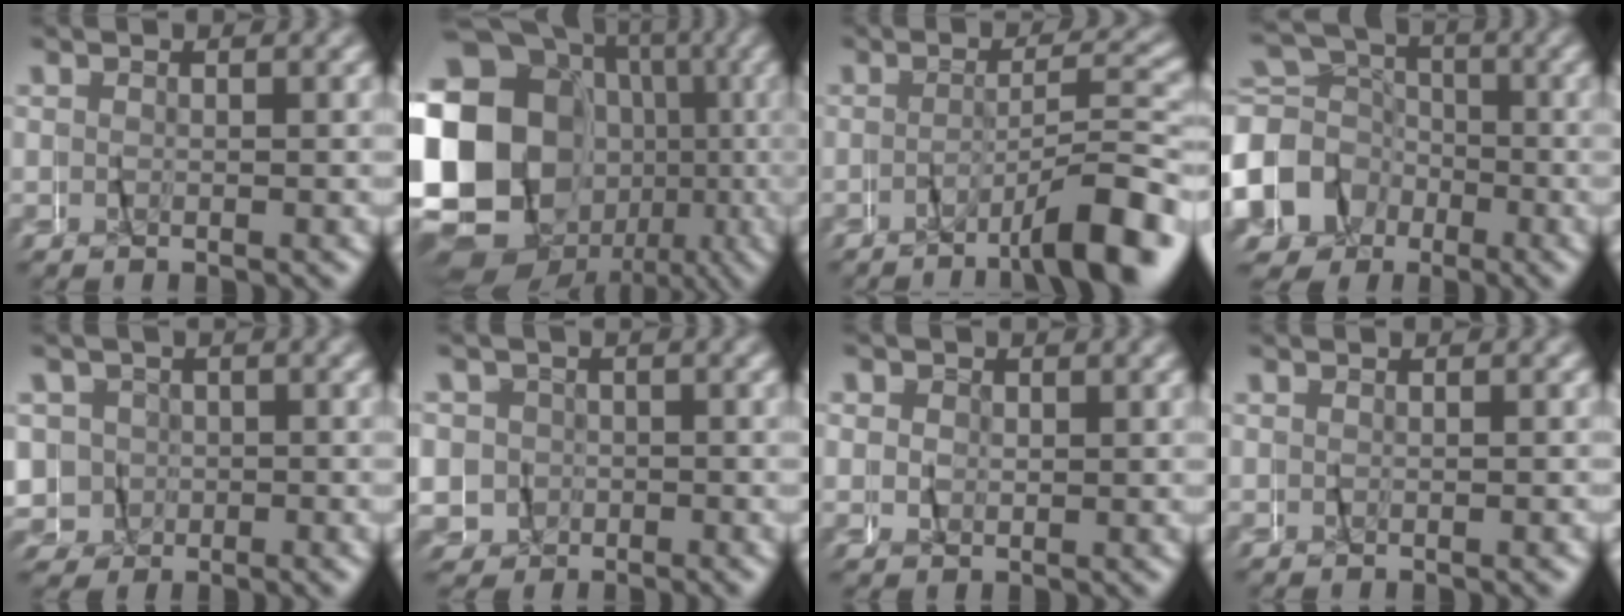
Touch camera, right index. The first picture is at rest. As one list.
[{"total": 18.4, "force": [-2.3, 14.7, 10.8], "torque": [-0.214, -0.046, -0.025]}, {"total": 7.0, "force": [-4.9, 0.3, 5.0], "torque": [-0.074, 0.005, -0.081]}, {"total": 12.5, "force": [-2.6, 11.4, 4.3], "torque": [-0.100, -0.039, -0.053]}, {"total": 8.5, "force": [-0.7, 8.2, 2.1], "torque": [-0.070, -0.022, -0.015]}, {"total": 6.2, "force": [-0.4, 6.0, 1.2], "torque": [-0.046, -0.012, -0.010]}, {"total": 1.3, "force": [0.9, 0.8, -0.5], "torque": [0.012, 0.001, 0.015]}, {"total": 0.5, "force": [-0.4, -0.4, 0.0], "torque": [0.001, -0.001, -0.004]}]